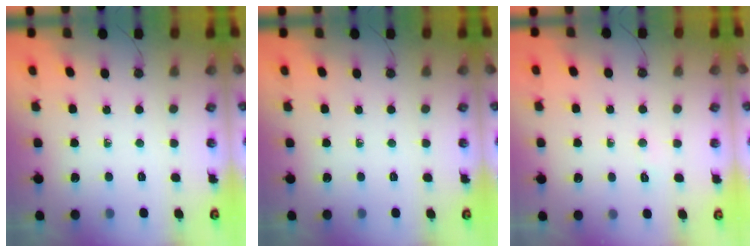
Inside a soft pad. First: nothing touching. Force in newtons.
{"total": 0.0}
{"total": 2.5, "press": 2.5, "slide": 0.3}